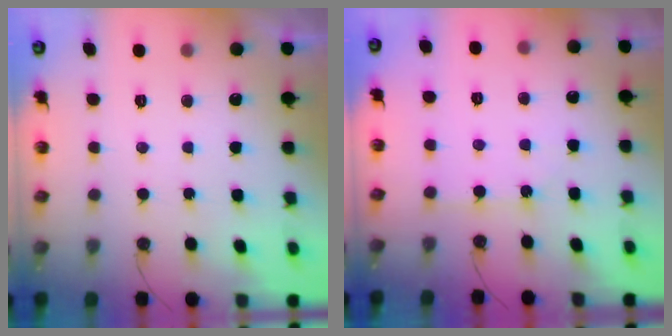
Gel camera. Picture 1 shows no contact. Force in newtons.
{"total": 3.3, "press": 3.3, "slide": 0.5}